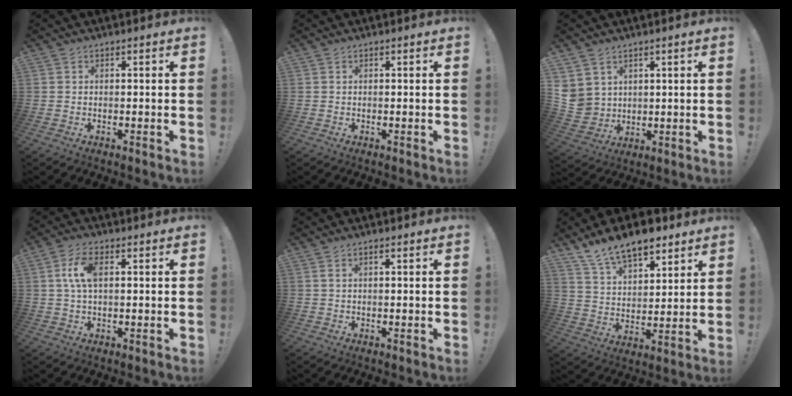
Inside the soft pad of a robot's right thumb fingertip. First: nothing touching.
{"total": 0.0}
{"total": 6.0, "force": [3.2, 5.0, 1.0], "torque": [-0.023, -0.022, 0.070]}
{"total": 7.1, "force": [1.5, 3.5, 6.0], "torque": [-0.129, 0.004, 0.023]}
{"total": 1.4, "force": [0.5, 0.1, 1.3], "torque": [-0.026, 0.000, 0.007]}
{"total": 13.3, "force": [10.1, 6.1, 6.2], "torque": [-0.117, -0.061, 0.187]}